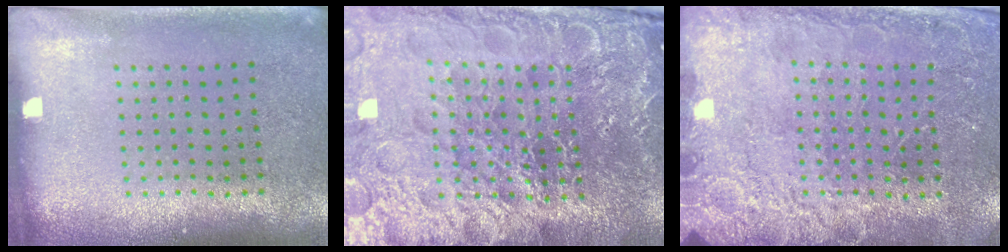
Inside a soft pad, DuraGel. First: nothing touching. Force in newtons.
{"total": 5.9, "press": 5.4, "slide": 2.4}
{"total": 2.6, "press": 2.5, "slide": 0.5}